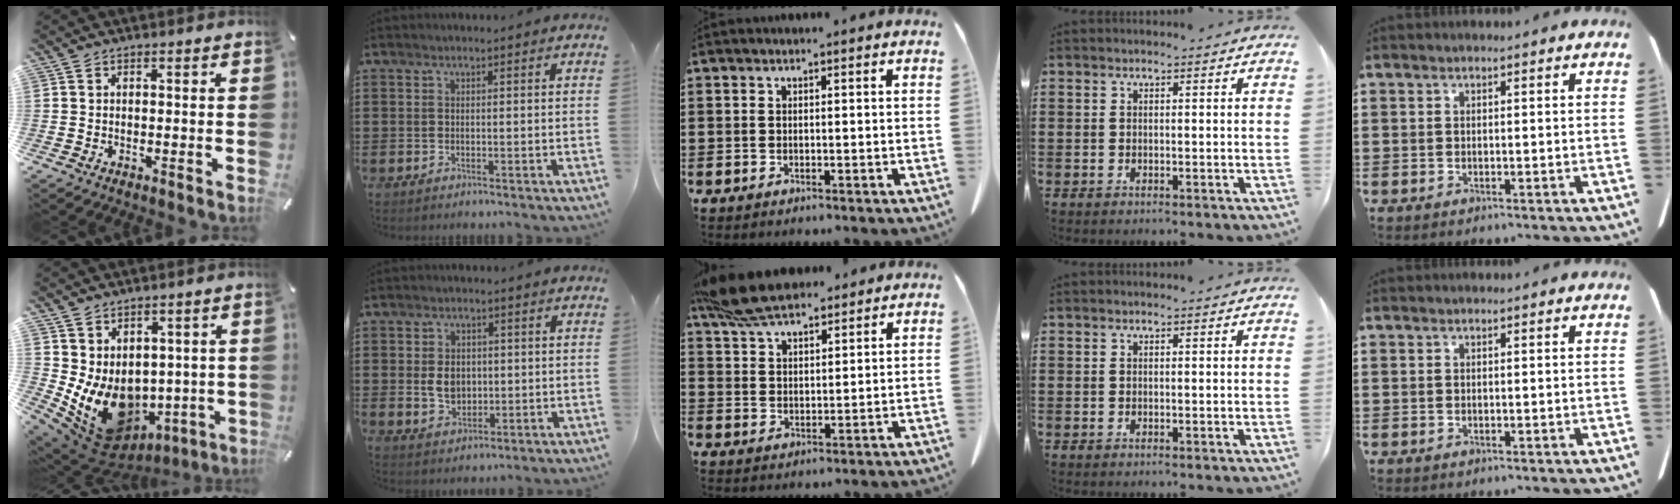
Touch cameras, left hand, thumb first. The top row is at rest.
{"thumb": {"total": 11.5, "force": [-0.8, 9.7, 6.2], "torque": [-0.113, -0.022, -0.002]}, "index": {"total": 4.5, "force": [0.1, 3.4, 3.0], "torque": [-0.057, 0.007, -0.003]}, "middle": {"total": 8.6, "force": [7.3, 2.6, 3.8], "torque": [-0.097, -0.011, 0.139]}}